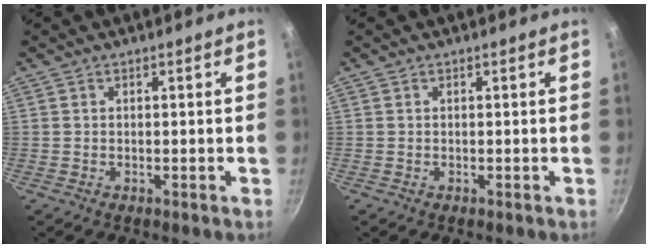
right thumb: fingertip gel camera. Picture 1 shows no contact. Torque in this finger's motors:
{"motor_torque": [-0.05, 0.06, -0.06, -0.06, 0.00]}